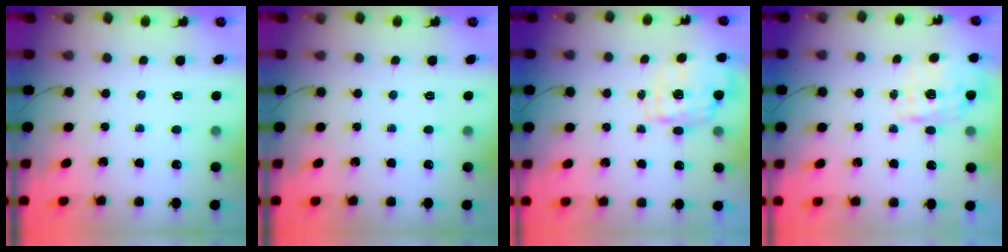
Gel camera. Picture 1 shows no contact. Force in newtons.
{"total": 0.0}
{"total": 5.8, "press": 5.6, "slide": 1.6}
{"total": 1.9, "press": 1.9, "slide": 0.5}